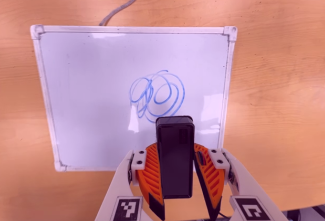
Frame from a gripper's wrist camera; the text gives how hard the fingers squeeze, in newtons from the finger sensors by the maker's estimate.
{"total": 6.2, "left": 6.2, "right": 6.2}